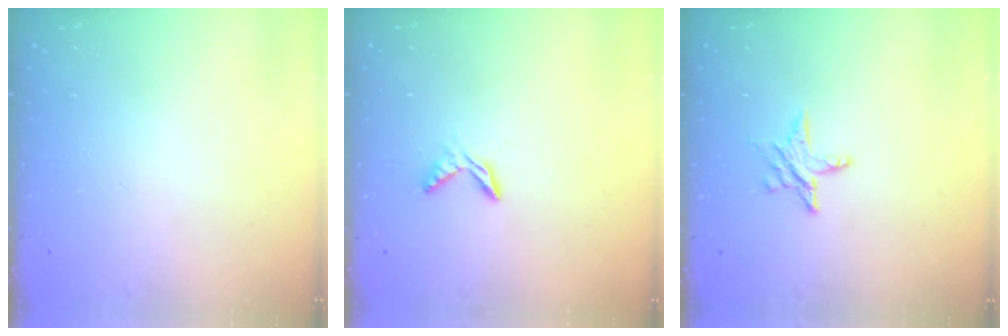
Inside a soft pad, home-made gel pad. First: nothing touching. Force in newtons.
{"total": 4.6, "press": 4.6, "slide": 0.4}
{"total": 5.4, "press": 5.4, "slide": 0.5}